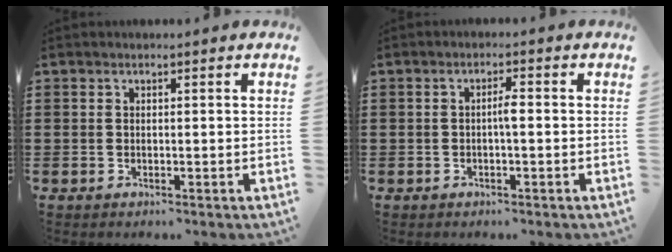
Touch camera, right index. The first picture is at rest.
{"total": 2.0, "force": [-0.2, 0.3, 2.0], "torque": [-0.037, 0.002, -0.005]}